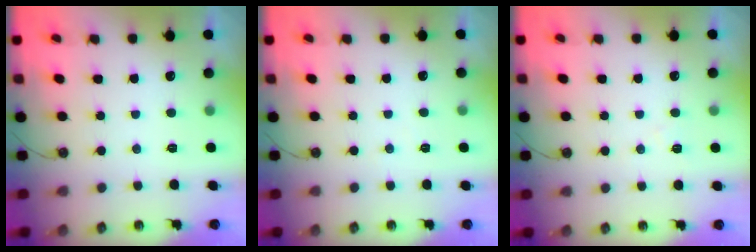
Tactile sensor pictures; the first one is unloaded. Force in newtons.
{"total": 3.2, "press": 3.1, "slide": 0.6}
{"total": 6.6, "press": 6.5, "slide": 0.8}